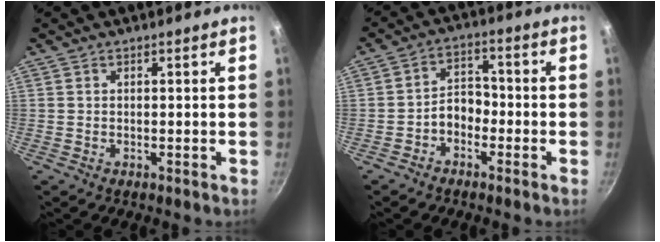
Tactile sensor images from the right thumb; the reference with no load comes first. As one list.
[{"total": 5.4, "force": [-2.2, 3.8, 3.1], "torque": [-0.030, 0.031, -0.051]}]